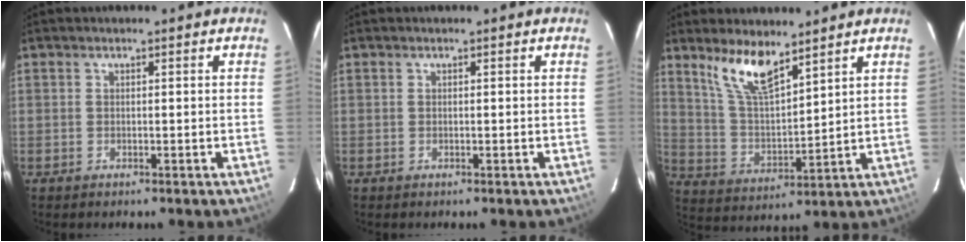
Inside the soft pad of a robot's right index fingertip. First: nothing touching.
{"total": 0.0}
{"total": 10.0, "force": [7.4, 2.4, 6.3], "torque": [-0.121, 0.000, 0.153]}